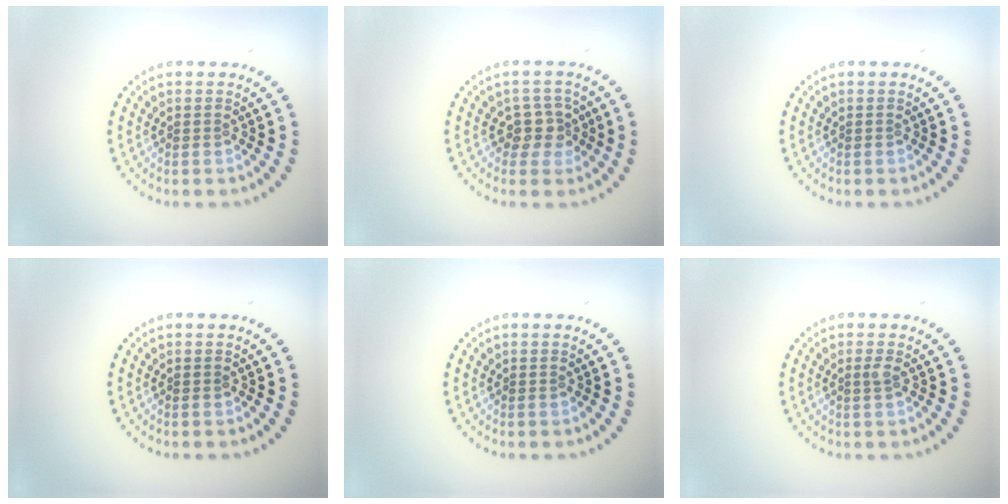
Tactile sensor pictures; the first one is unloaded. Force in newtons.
{"total": 2.3, "press": 2.0, "slide": 1.2}
{"total": 0.0}
{"total": 0.0}
{"total": 0.0}
{"total": 0.8, "press": 0.6, "slide": 0.6}